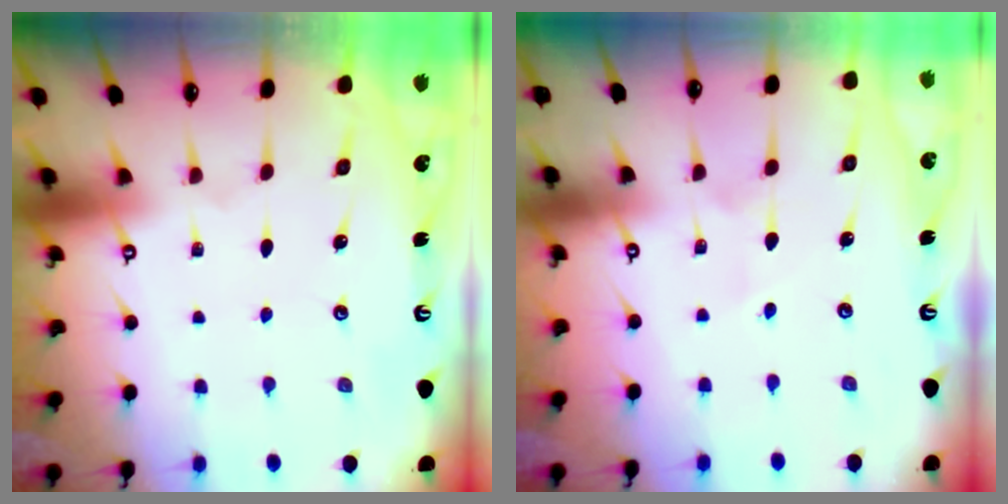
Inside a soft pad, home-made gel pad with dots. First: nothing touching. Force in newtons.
{"total": 2.7, "press": 2.6, "slide": 0.9}